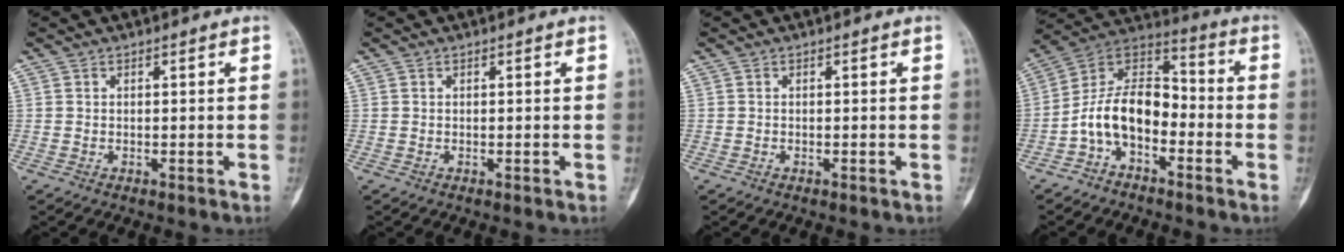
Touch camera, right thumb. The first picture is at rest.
{"total": 0.0}
{"total": 0.0}
{"total": 12.3, "force": [-4.3, 7.4, 8.8], "torque": [-0.145, 0.075, -0.094]}